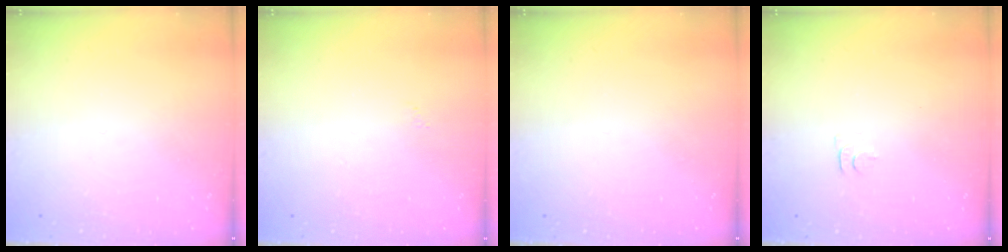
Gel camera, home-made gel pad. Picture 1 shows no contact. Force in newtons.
{"total": 3.4, "press": 3.3, "slide": 0.5}
{"total": 0.0}
{"total": 3.6, "press": 3.6, "slide": 0.4}